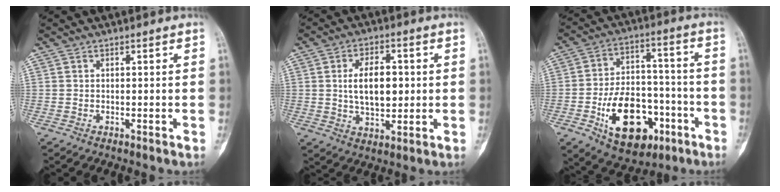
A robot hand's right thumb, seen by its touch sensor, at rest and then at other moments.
{"total": 9.8, "force": [1.0, 5.6, 7.9], "torque": [-0.117, -0.002, 0.022]}
{"total": 18.7, "force": [-7.3, 11.5, 12.8], "torque": [-0.169, 0.045, -0.104]}